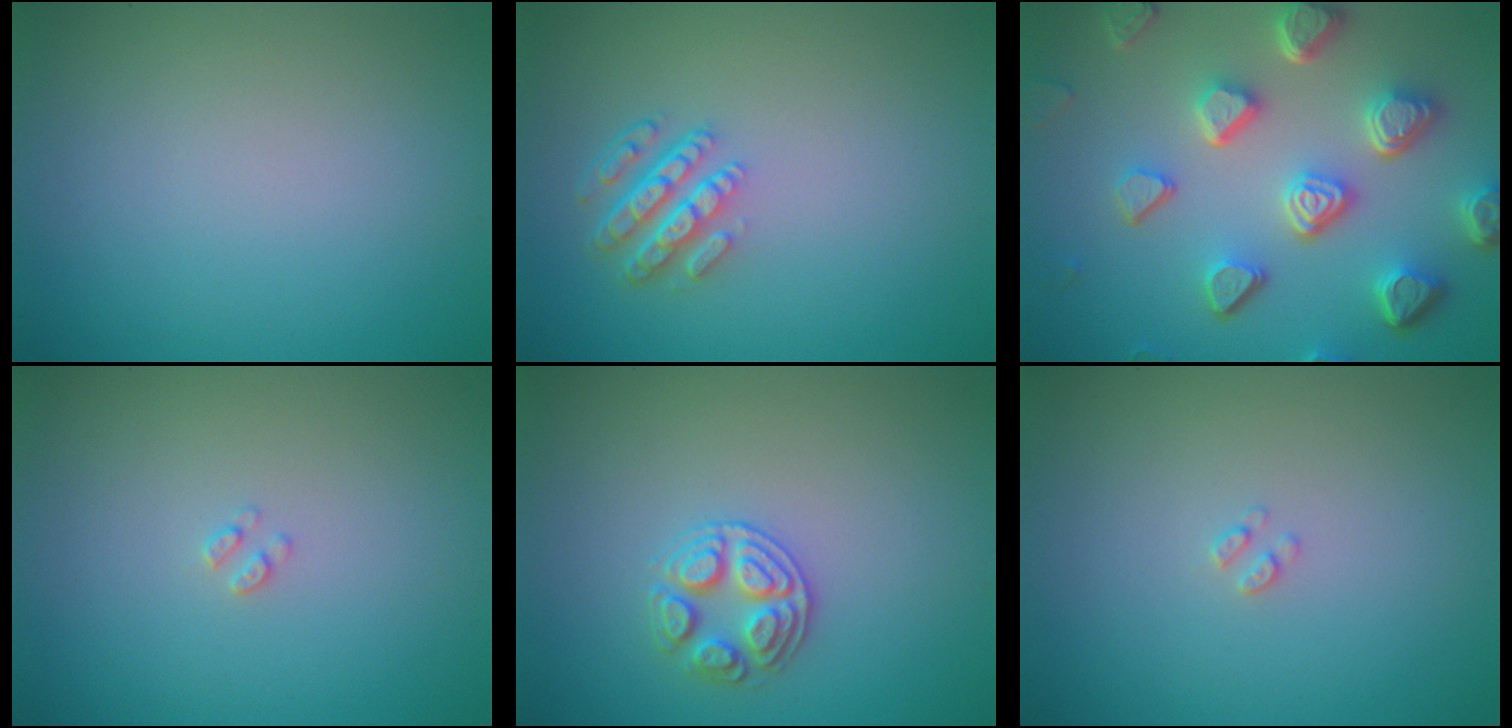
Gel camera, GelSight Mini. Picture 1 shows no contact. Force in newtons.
{"total": 4.2, "press": 3.2, "slide": 2.8}
{"total": 7.4, "press": 5.6, "slide": 4.8}
{"total": 0.7, "press": 0.6, "slide": 0.1}
{"total": 2.6, "press": 2.6, "slide": 0.5}
{"total": 0.7, "press": 0.6, "slide": 0.1}